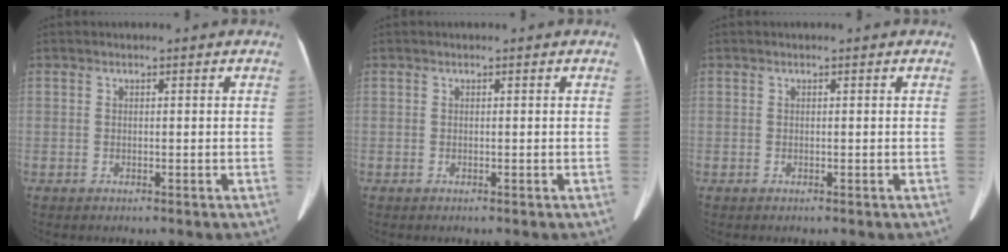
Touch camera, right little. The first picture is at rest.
{"total": 0.0}
{"total": 0.0}